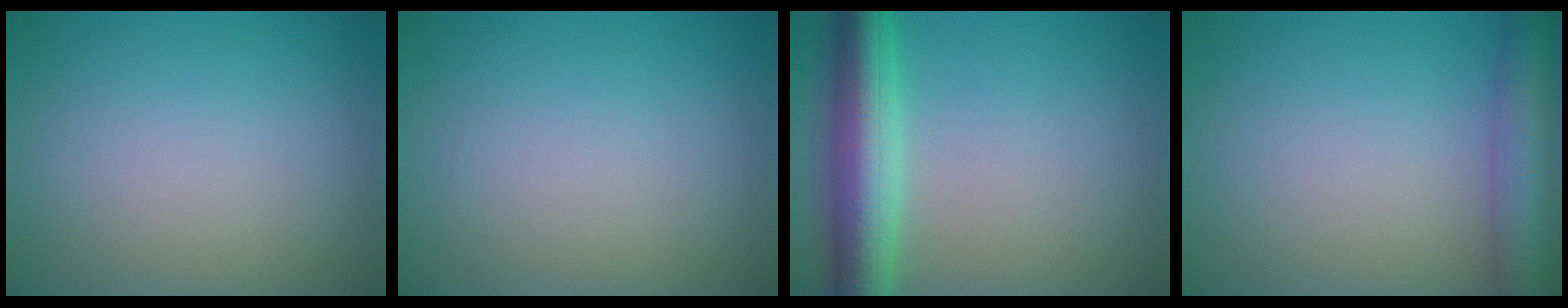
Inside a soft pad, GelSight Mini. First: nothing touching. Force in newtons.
{"total": 0.0}
{"total": 6.6, "press": 6.6, "slide": 0.1}
{"total": 5.6, "press": 5.6, "slide": 0.3}